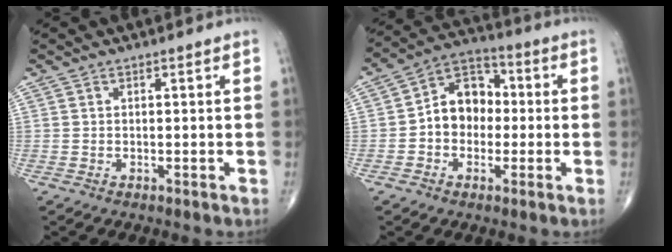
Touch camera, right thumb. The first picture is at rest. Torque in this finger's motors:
{"motor_torque": [0.08, 0.22, 0.83, 0.07, 0.08]}